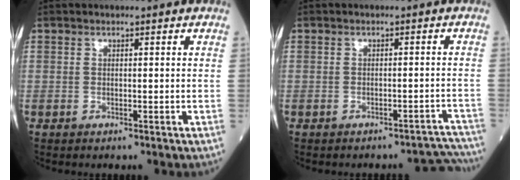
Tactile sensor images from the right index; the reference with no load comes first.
{"total": 4.9, "force": [-4.9, 0.7, -0.4], "torque": [0.025, 0.021, -0.049]}